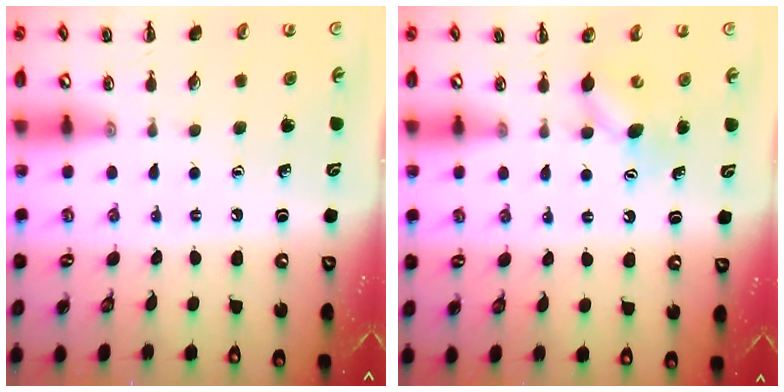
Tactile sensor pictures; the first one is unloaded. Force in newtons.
{"total": 4.5, "press": 4.4, "slide": 1.0}